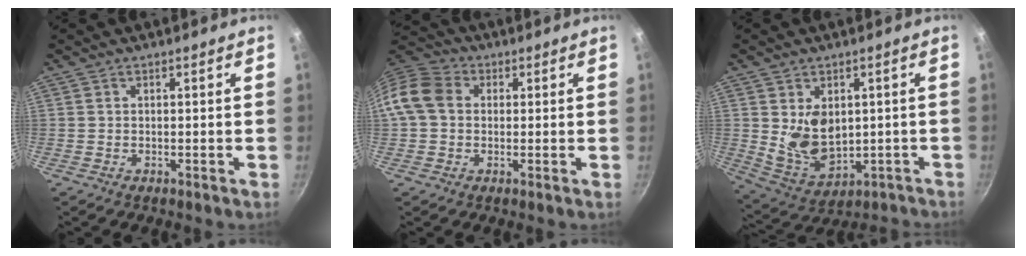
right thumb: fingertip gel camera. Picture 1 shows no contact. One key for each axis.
{"total": 9.7, "fx": 0.8, "fy": 7.9, "fz": 5.6, "tx": -0.088, "ty": 0.023, "tz": -0.005}
{"total": 9.0, "fx": 0.0, "fy": 6.5, "fz": 6.2, "tx": -0.081, "ty": -0.009, "tz": 0.028}